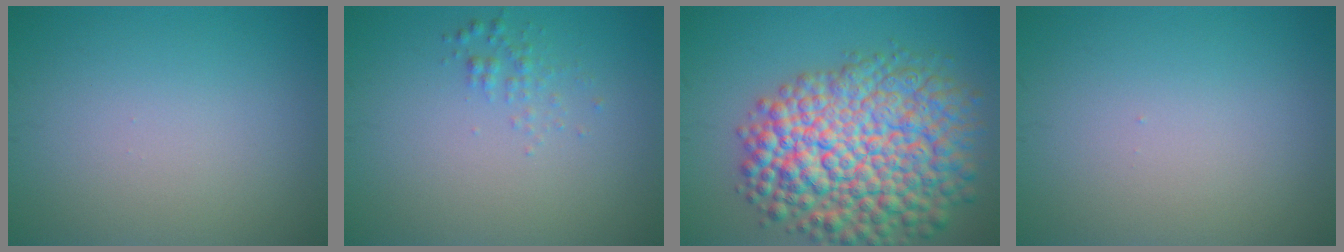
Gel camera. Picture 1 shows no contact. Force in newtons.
{"total": 1.1, "press": 1.1, "slide": 0.0}
{"total": 12.8, "press": 12.8, "slide": 0.5}
{"total": 0.0}